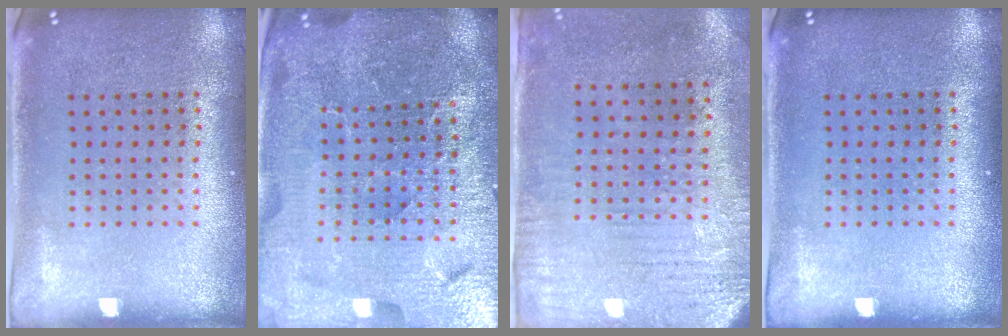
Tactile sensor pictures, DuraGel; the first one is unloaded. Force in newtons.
{"total": 5.9, "press": 5.3, "slide": 2.6}
{"total": 3.1, "press": 2.4, "slide": 1.9}
{"total": 0.0}